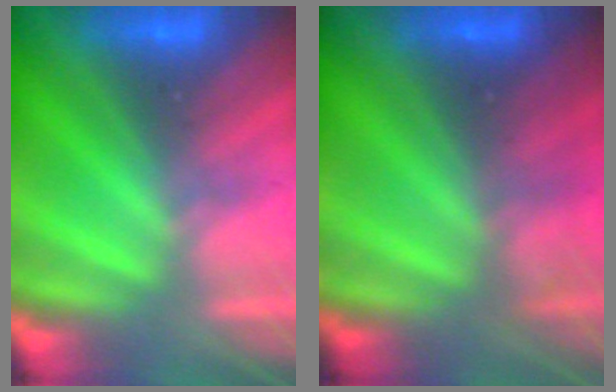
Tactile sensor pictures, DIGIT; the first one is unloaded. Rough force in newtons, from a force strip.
{"total": 2.5}